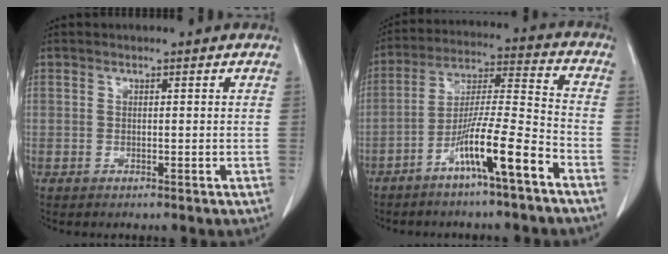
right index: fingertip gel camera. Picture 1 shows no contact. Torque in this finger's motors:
{"motor_torque": [1.21, -0.93, 0.74, 0.21]}